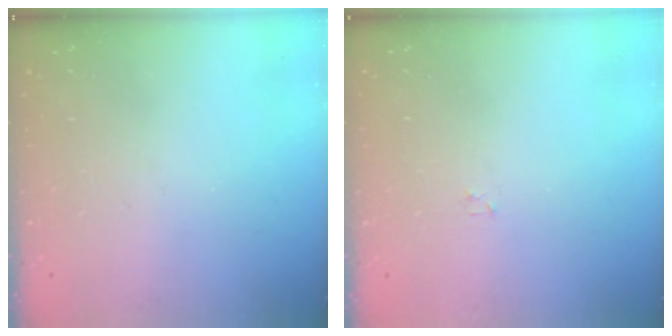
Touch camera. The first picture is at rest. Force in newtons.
{"total": 1.2, "press": 1.2, "slide": 0.2}